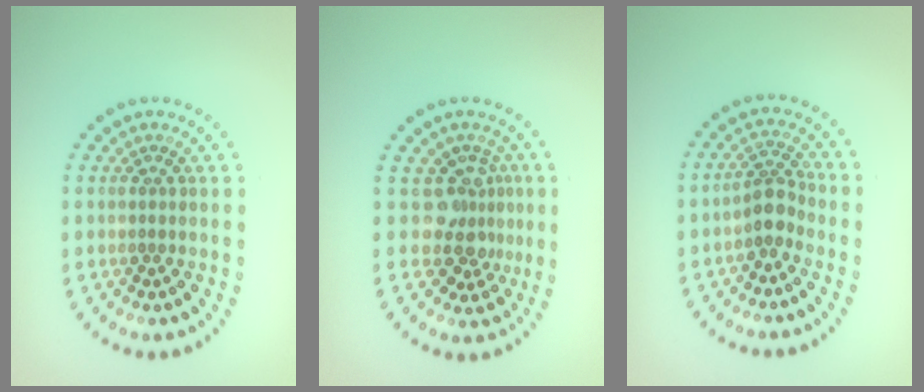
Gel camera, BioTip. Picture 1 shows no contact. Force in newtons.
{"total": 3.3, "press": 2.6, "slide": 2.1}
{"total": 2.5, "press": 1.9, "slide": 1.6}